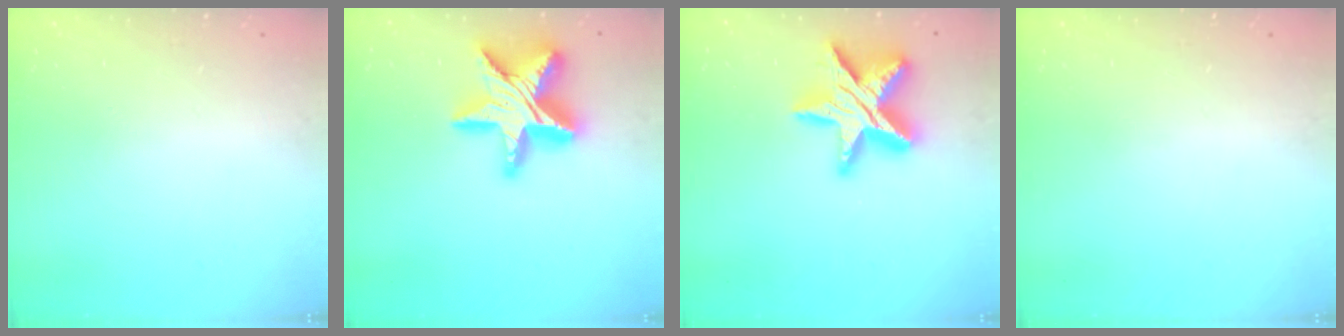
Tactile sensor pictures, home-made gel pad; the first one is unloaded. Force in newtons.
{"total": 24.1, "press": 24.0, "slide": 2.3}
{"total": 19.7, "press": 19.7, "slide": 1.7}
{"total": 0.0}